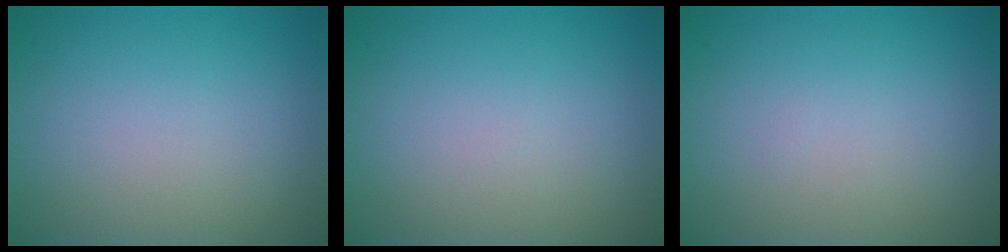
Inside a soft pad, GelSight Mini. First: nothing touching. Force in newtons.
{"total": 0.0}
{"total": 0.0}